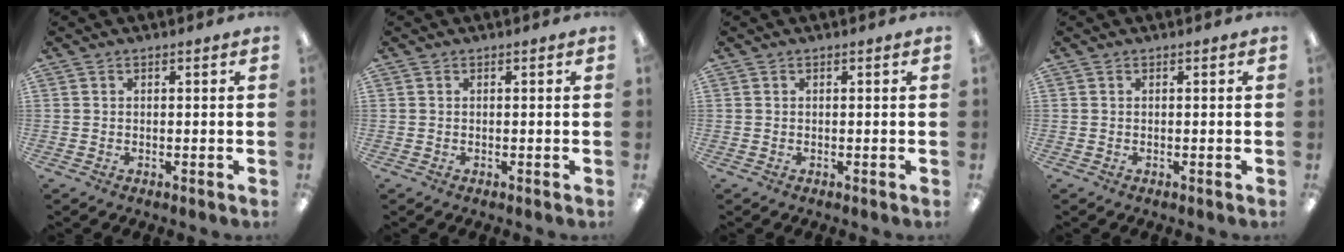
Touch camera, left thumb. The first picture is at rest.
{"total": 0.0}
{"total": 0.0}
{"total": 0.0}